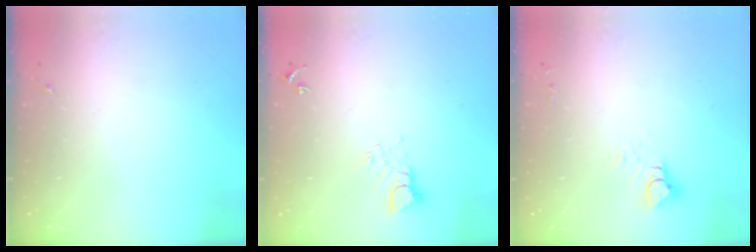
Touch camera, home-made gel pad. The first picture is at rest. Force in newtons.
{"total": 4.7, "press": 4.7, "slide": 0.3}
{"total": 5.1, "press": 5.1, "slide": 0.3}